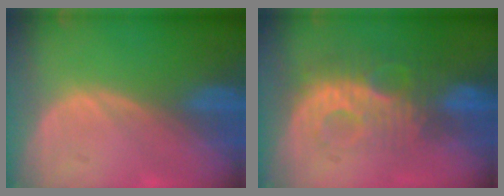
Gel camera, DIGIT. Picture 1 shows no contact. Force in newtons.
{"total": 9.3, "press": 8.3, "slide": 4.2}